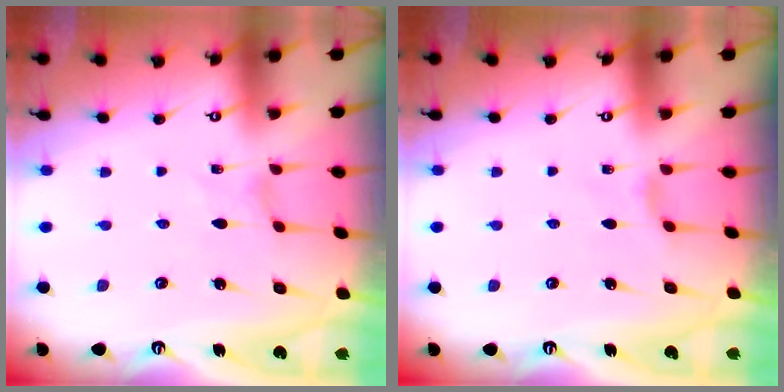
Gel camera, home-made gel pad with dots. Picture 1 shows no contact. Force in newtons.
{"total": 1.8, "press": 1.7, "slide": 0.5}